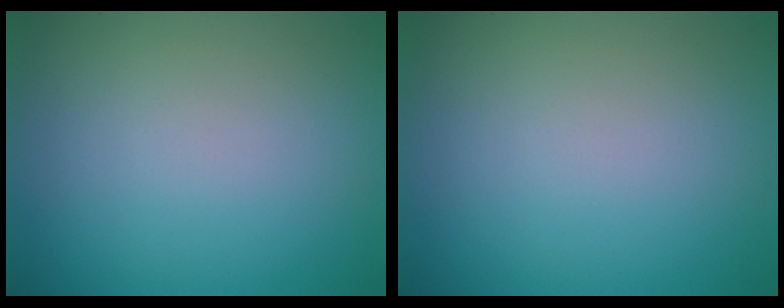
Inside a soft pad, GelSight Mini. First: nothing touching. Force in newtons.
{"total": 0.0}